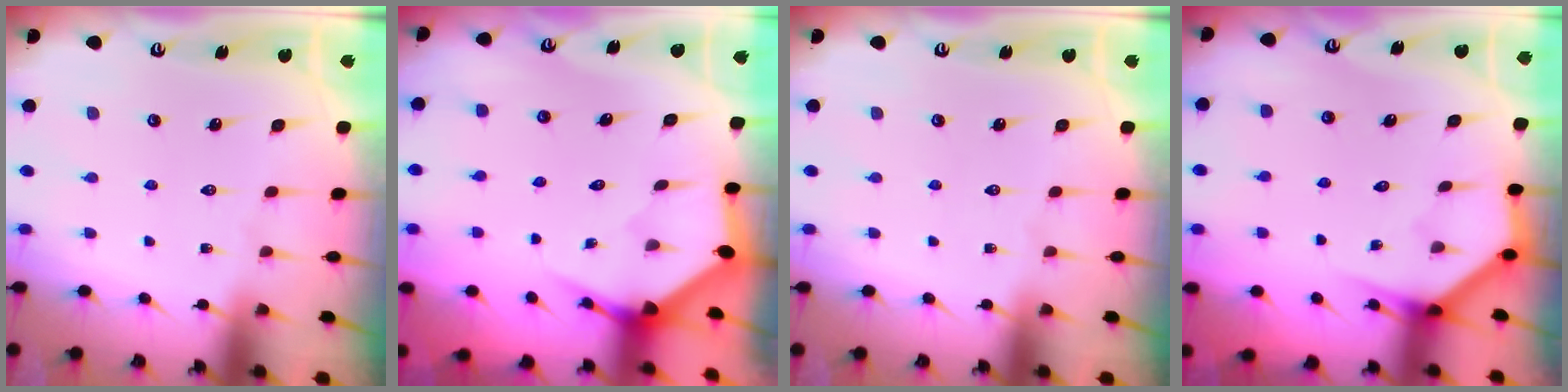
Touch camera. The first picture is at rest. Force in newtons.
{"total": 3.4, "press": 3.4, "slide": 0.1}
{"total": 0.0}
{"total": 3.7, "press": 3.7, "slide": 0.2}